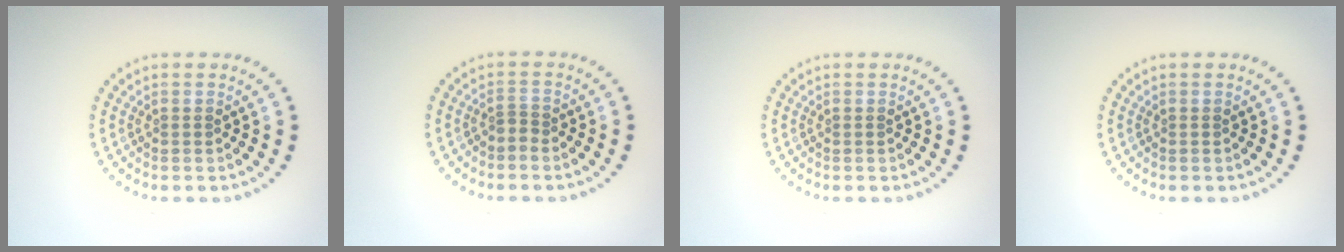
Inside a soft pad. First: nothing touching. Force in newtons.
{"total": 0.8, "press": 0.5, "slide": 0.7}
{"total": 0.0}
{"total": 0.0}